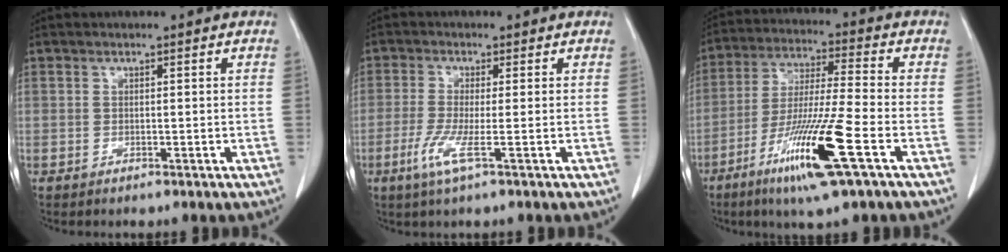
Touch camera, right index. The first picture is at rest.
{"total": 4.6, "force": [-1.9, 0.0, 4.2], "torque": [-0.093, -0.013, -0.041]}
{"total": 14.8, "force": [-6.8, -0.1, 13.1], "torque": [-0.259, -0.029, -0.125]}